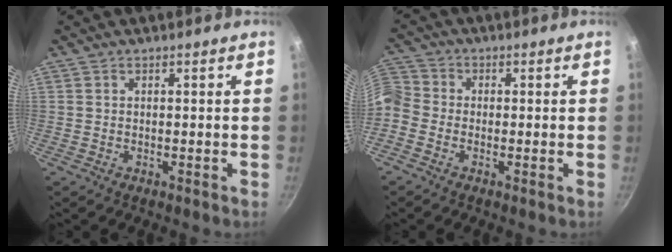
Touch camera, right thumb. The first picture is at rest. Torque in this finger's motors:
{"motor_torque": [0.12, 0.21, -0.11, -0.16, 0.13]}